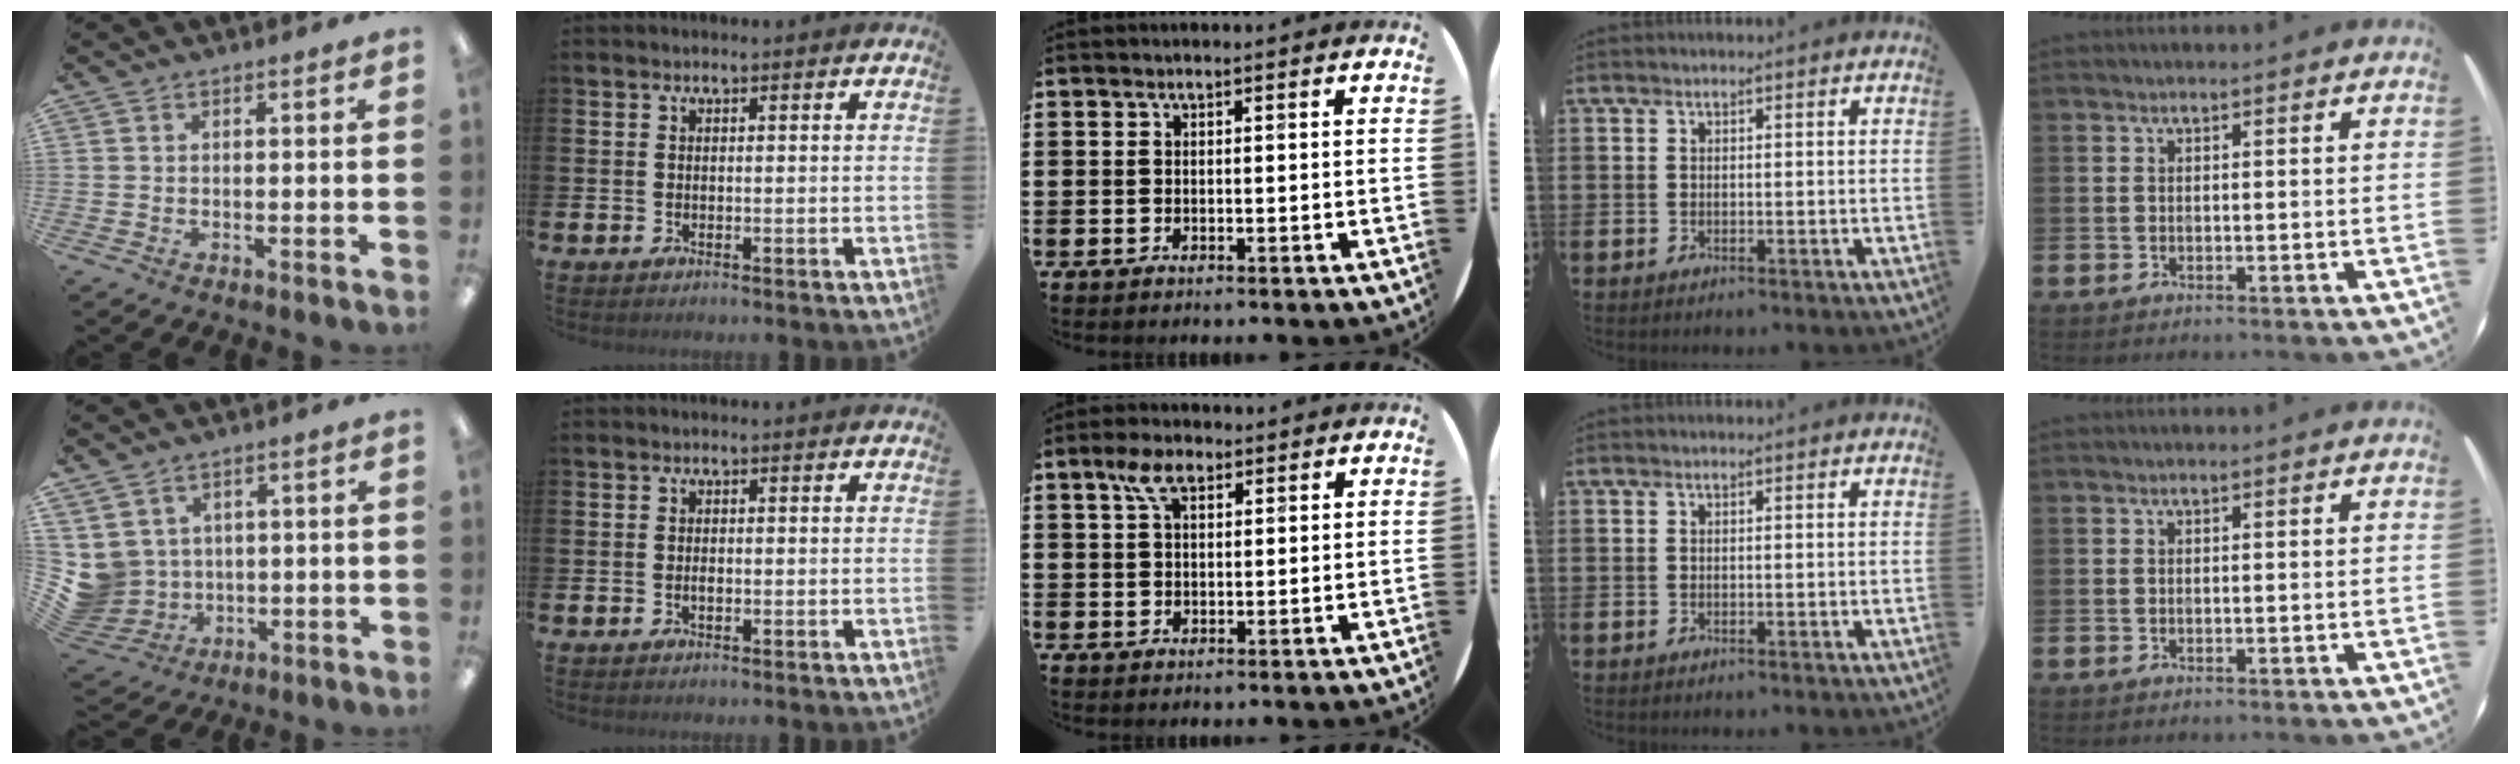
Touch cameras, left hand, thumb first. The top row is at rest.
{"thumb": {"total": 6.5, "force": [2.2, 6.1, 0.9], "torque": [-0.064, -0.020, 0.050]}, "index": {"total": 0.8, "force": [-0.2, 0.4, 0.6], "torque": [-0.012, 0.000, -0.005]}, "middle": {"total": 4.3, "force": [2.7, 2.1, 2.6], "torque": [-0.050, 0.006, 0.046]}}